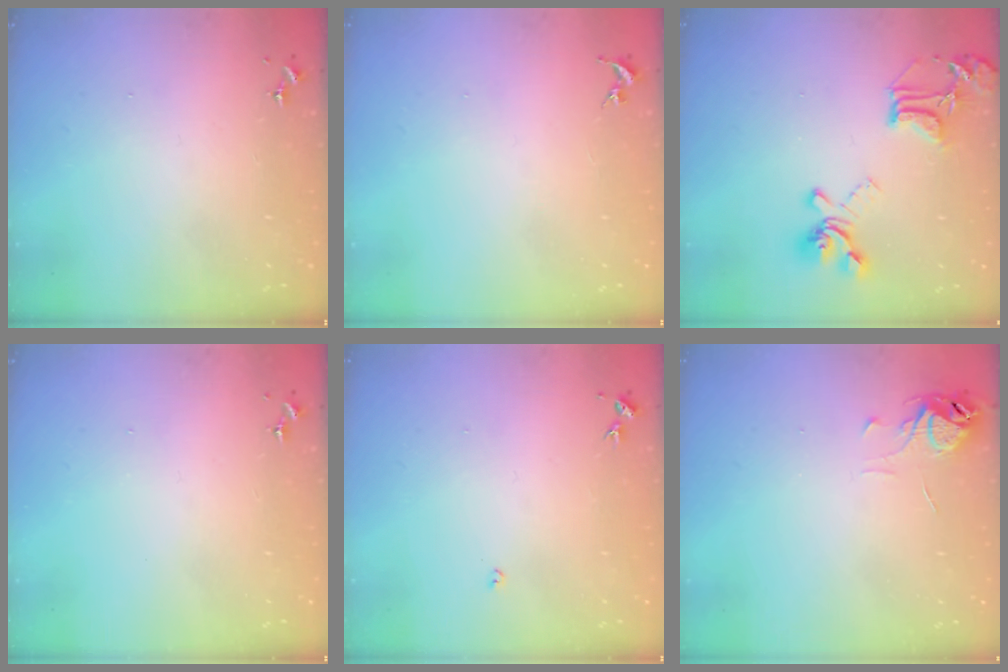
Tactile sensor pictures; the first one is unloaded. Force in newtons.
{"total": 0.0}
{"total": 17.0, "press": 17.0, "slide": 1.4}
{"total": 0.0}
{"total": 2.7, "press": 2.7, "slide": 0.5}
{"total": 6.4, "press": 6.4, "slide": 0.5}